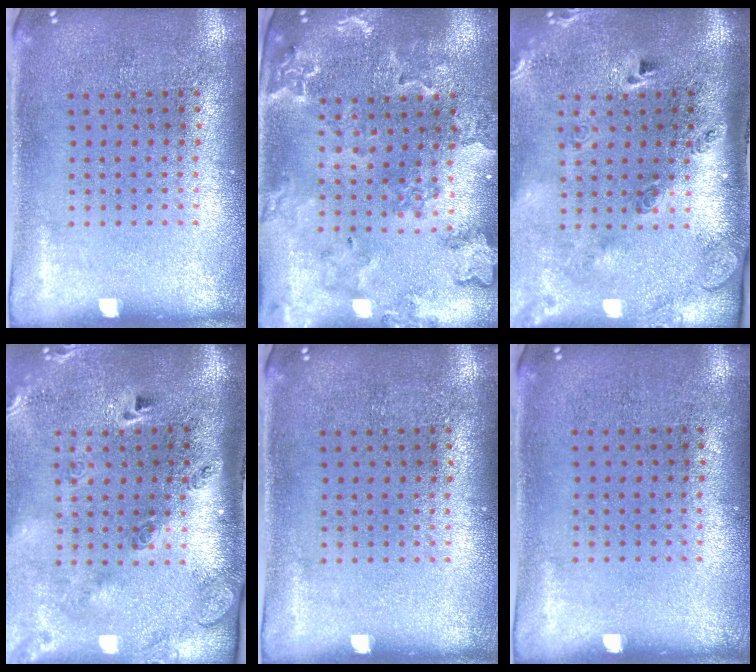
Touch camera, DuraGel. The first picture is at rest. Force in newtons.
{"total": 1.8, "press": 1.8, "slide": 0.2}
{"total": 3.0, "press": 2.0, "slide": 2.2}
{"total": 3.0, "press": 2.0, "slide": 2.2}
{"total": 0.0}
{"total": 0.0}